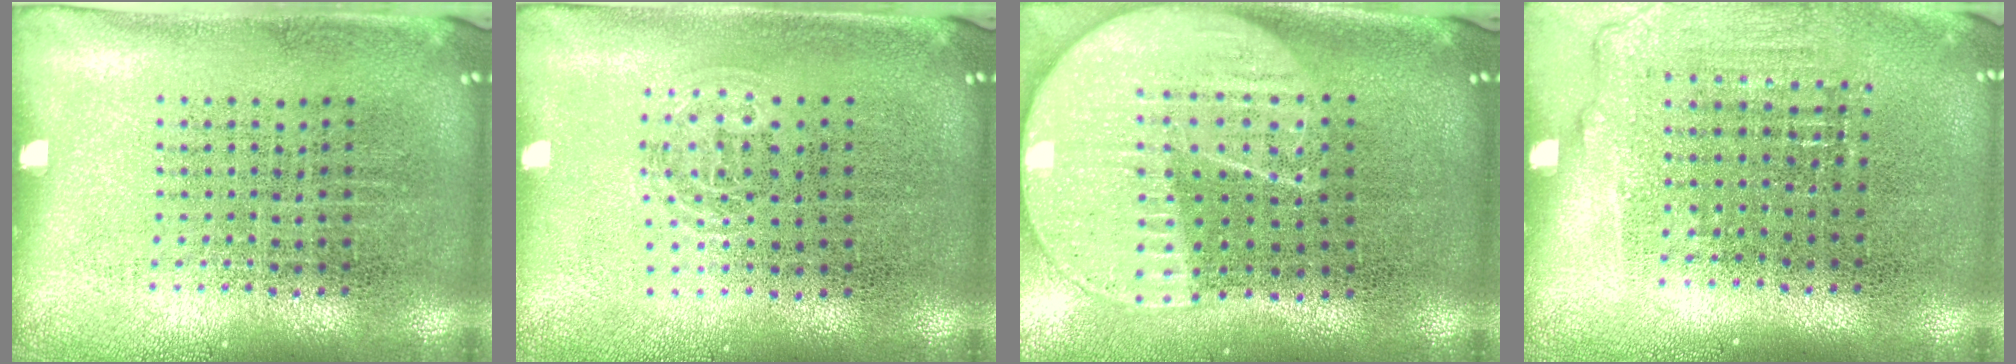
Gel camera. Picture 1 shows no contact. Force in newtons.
{"total": 0.8, "press": 0.6, "slide": 0.6}
{"total": 2.2, "press": 1.9, "slide": 1.1}
{"total": 1.0, "press": 1.0, "slide": 0.4}